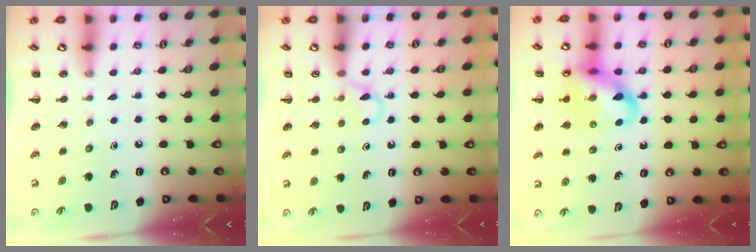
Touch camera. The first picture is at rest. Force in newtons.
{"total": 3.4, "press": 3.2, "slide": 1.1}
{"total": 15.8, "press": 15.7, "slide": 2.0}